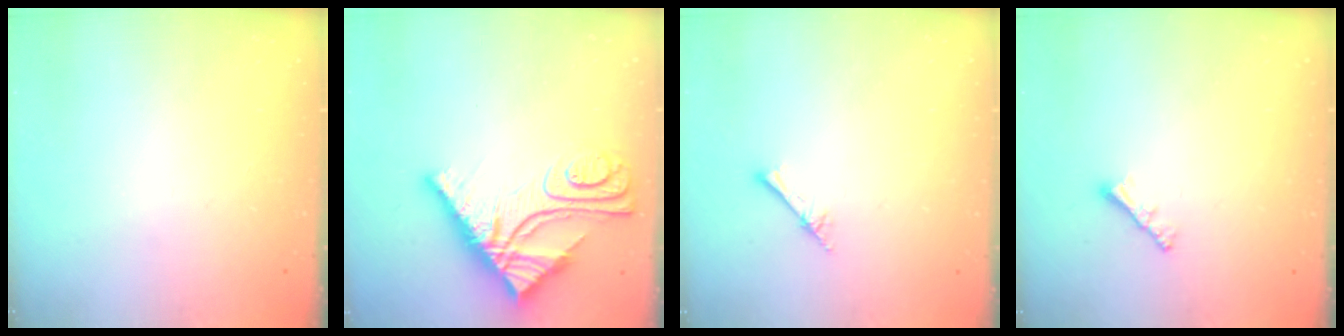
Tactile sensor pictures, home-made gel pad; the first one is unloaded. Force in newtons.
{"total": 13.8, "press": 13.7, "slide": 1.7}
{"total": 2.4, "press": 2.4, "slide": 0.3}
{"total": 2.0, "press": 2.0, "slide": 0.5}